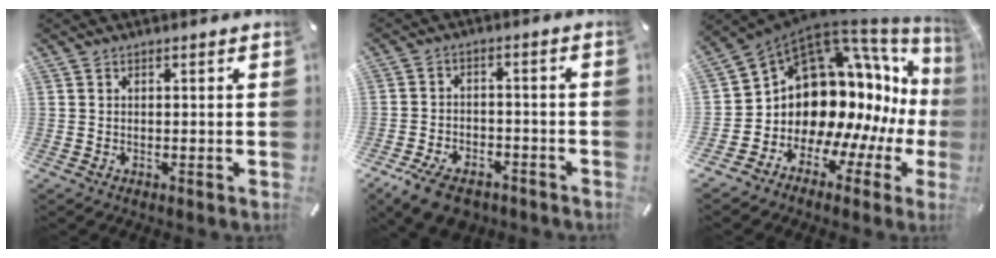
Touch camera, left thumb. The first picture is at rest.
{"total": 7.9, "force": [-5.3, 4.3, 4.0], "torque": [-0.078, 0.027, -0.097]}
{"total": 16.5, "force": [2.6, 12.9, 10.0], "torque": [-0.175, -0.084, 0.078]}